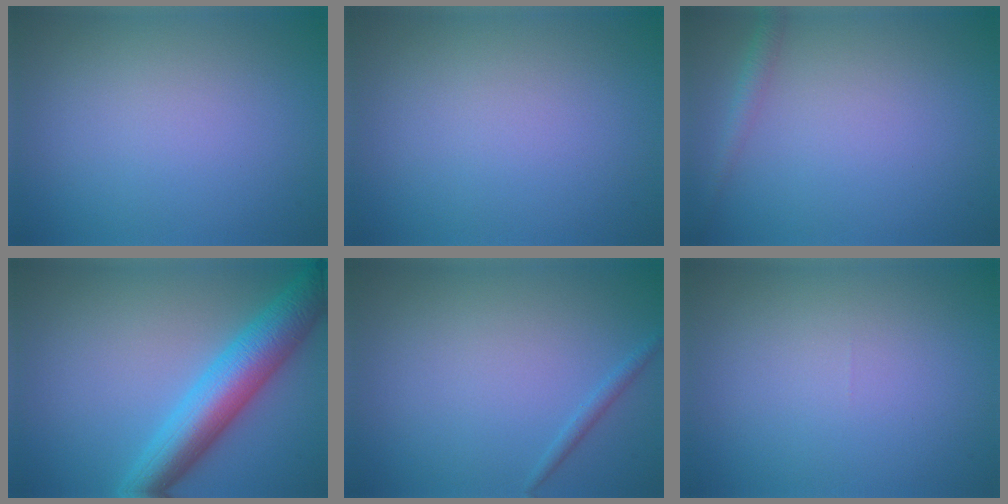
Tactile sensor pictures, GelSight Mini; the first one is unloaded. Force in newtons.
{"total": 0.0}
{"total": 1.4, "press": 1.4, "slide": 0.1}
{"total": 7.0, "press": 7.0, "slide": 0.2}
{"total": 0.8, "press": 0.8, "slide": 0.0}
{"total": 0.0}